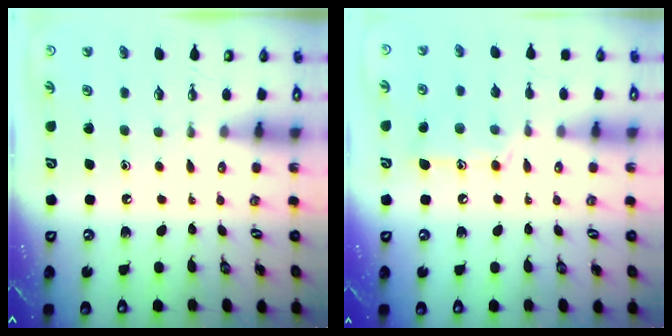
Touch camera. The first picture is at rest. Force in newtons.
{"total": 12.5, "press": 12.5, "slide": 0.8}